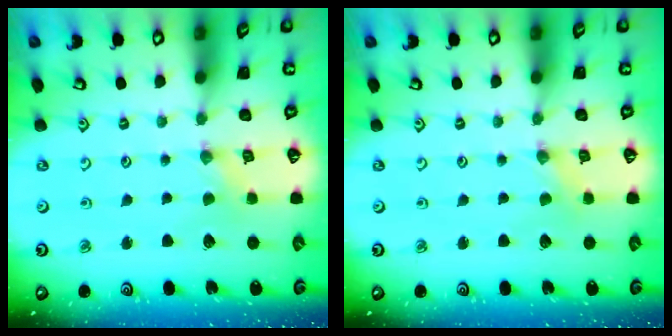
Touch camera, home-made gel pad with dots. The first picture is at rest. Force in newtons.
{"total": 0.0}